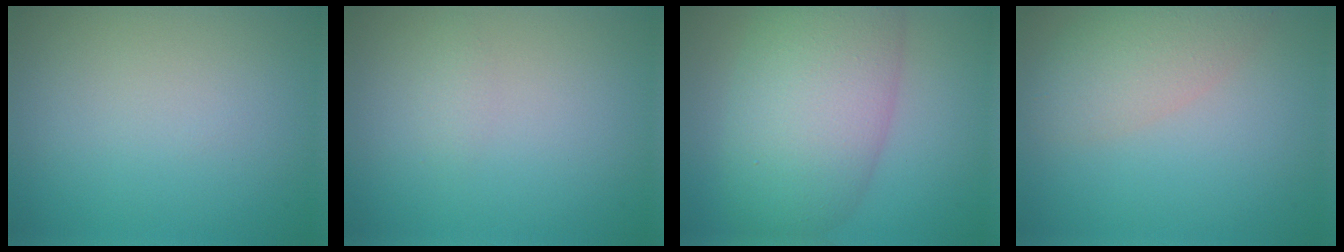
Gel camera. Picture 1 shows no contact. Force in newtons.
{"total": 0.8, "press": 0.7, "slide": 0.1}
{"total": 9.9, "press": 9.9, "slide": 0.4}
{"total": 4.2, "press": 4.2, "slide": 0.3}